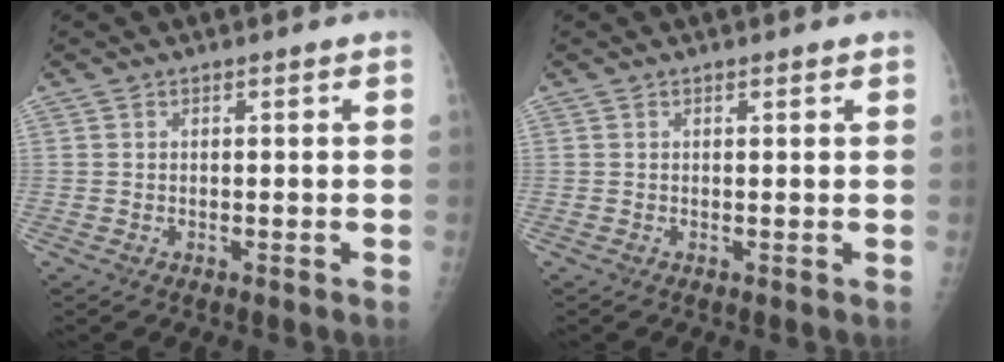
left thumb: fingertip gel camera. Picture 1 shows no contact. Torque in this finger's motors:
{"motor_torque": [-0.18, 0.02, -0.05, 0.09, 0.02]}